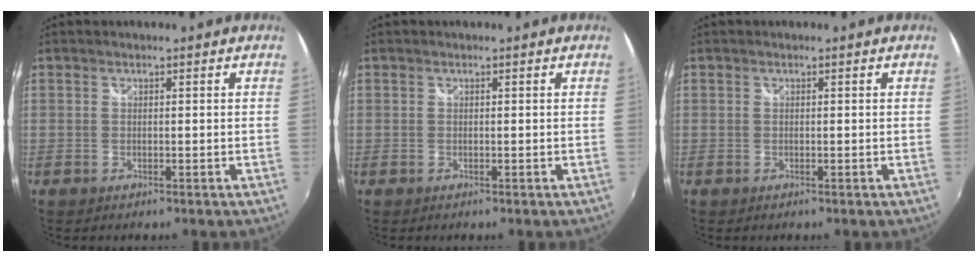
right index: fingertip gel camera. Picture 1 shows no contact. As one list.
[{"total": 0.0}, {"total": 0.0}]